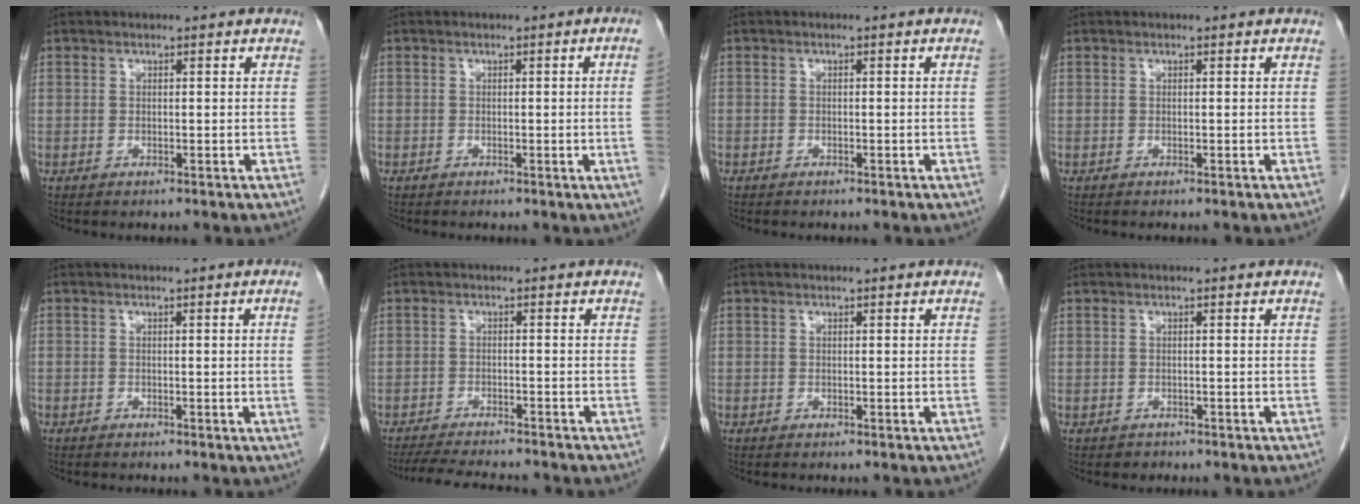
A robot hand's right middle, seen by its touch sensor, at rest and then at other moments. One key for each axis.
{"total": 2.8, "fx": -0.2, "fy": -1.1, "fz": 2.6, "tx": -0.026, "ty": -0.002, "tz": -0.001}
{"total": 0.0}
{"total": 0.0}
{"total": 1.7, "fx": -0.4, "fy": -0.5, "fz": 1.5, "tx": -0.016, "ty": 0.000, "tz": -0.006}
{"total": 9.2, "fx": -8.4, "fy": 1.1, "fz": 3.4, "tx": -0.052, "ty": -0.009, "tz": -0.125}
{"total": 0.0}
{"total": 1.0, "fx": -0.7, "fy": 0.7, "fz": -0.1, "tx": -0.005, "ty": 0.002, "tz": -0.013}